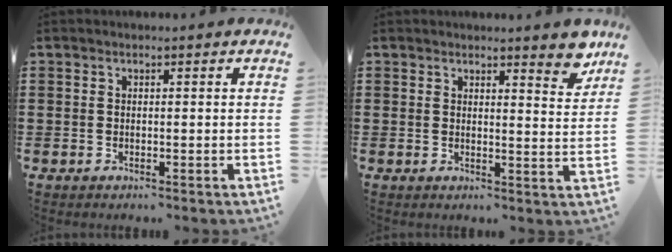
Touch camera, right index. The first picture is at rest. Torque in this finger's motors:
{"motor_torque": [-0.02, 0.15, 0.14, -0.01]}